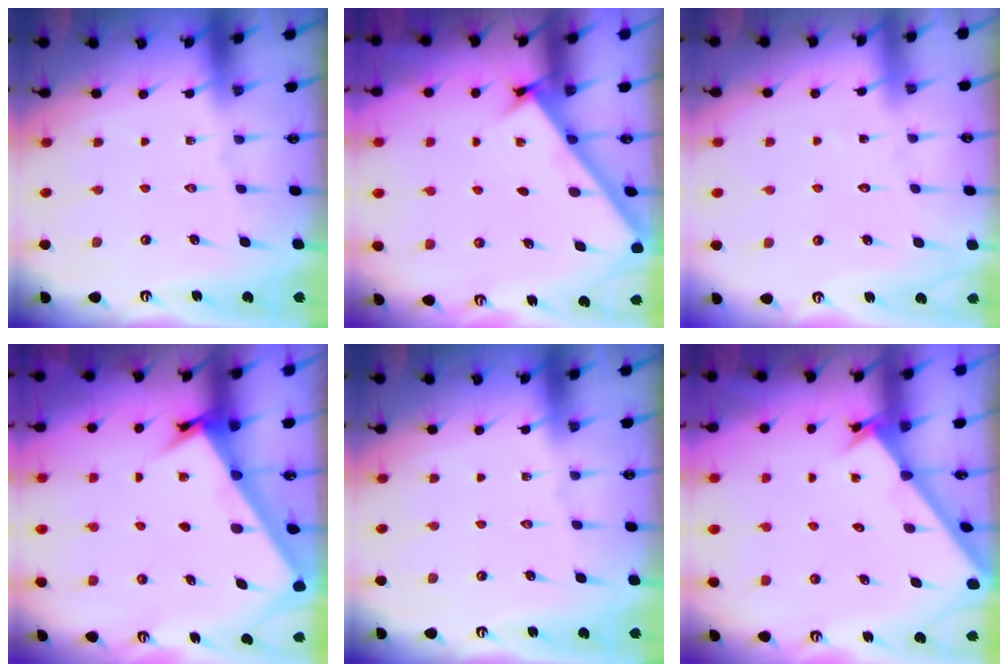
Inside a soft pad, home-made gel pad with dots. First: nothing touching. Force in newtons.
{"total": 2.8, "press": 2.8, "slide": 0.3}
{"total": 5.3, "press": 5.3, "slide": 0.5}
{"total": 4.2, "press": 4.2, "slide": 0.5}
{"total": 0.0}
{"total": 2.1, "press": 2.1, "slide": 0.2}